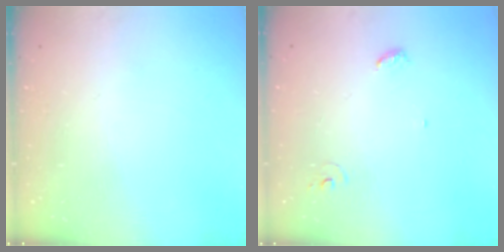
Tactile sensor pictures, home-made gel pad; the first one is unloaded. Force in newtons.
{"total": 3.8, "press": 3.8, "slide": 0.3}